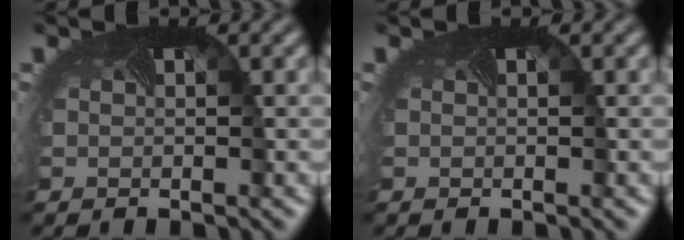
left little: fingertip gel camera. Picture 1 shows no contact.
{"total": 0.0}